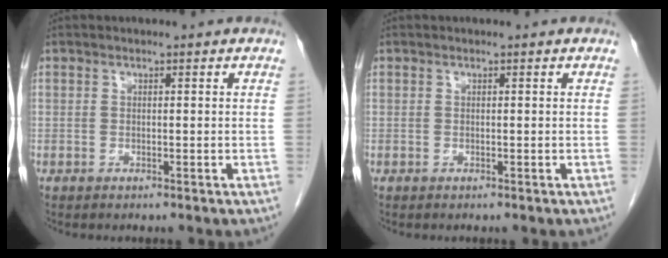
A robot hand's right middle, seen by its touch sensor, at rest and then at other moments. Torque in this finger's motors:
{"motor_torque": [0.00, 0.00, 0.00, 0.00]}